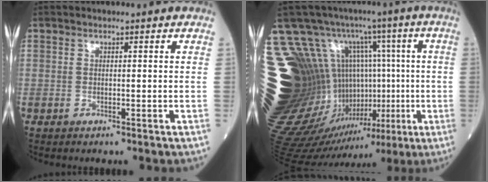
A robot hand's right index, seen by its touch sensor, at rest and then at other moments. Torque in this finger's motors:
{"motor_torque": [-0.14, -0.18, -0.02, 0.01]}